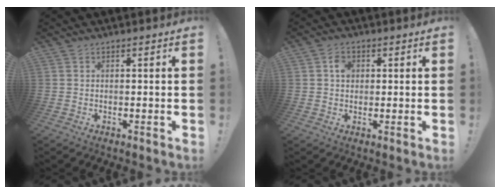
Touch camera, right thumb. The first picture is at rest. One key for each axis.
{"total": 3.8, "fx": 0.7, "fy": 3.0, "fz": 2.1, "tx": -0.025, "ty": 0.002, "tz": 0.009}